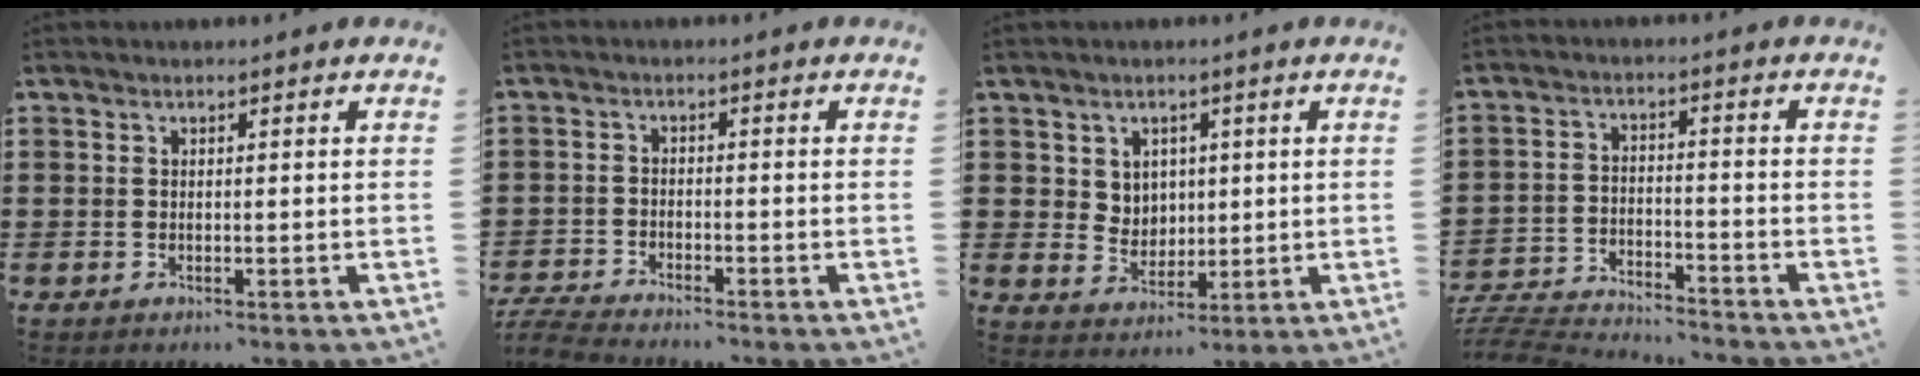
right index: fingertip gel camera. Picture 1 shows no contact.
{"total": 3.6, "force": [-3.5, 0.0, 0.5], "torque": [-0.022, -0.006, -0.077]}
{"total": 4.1, "force": [1.9, 3.6, 0.7], "torque": [-0.024, 0.005, 0.034]}
{"total": 5.4, "force": [-5.4, 0.2, 0.5], "torque": [-0.027, -0.001, -0.115]}